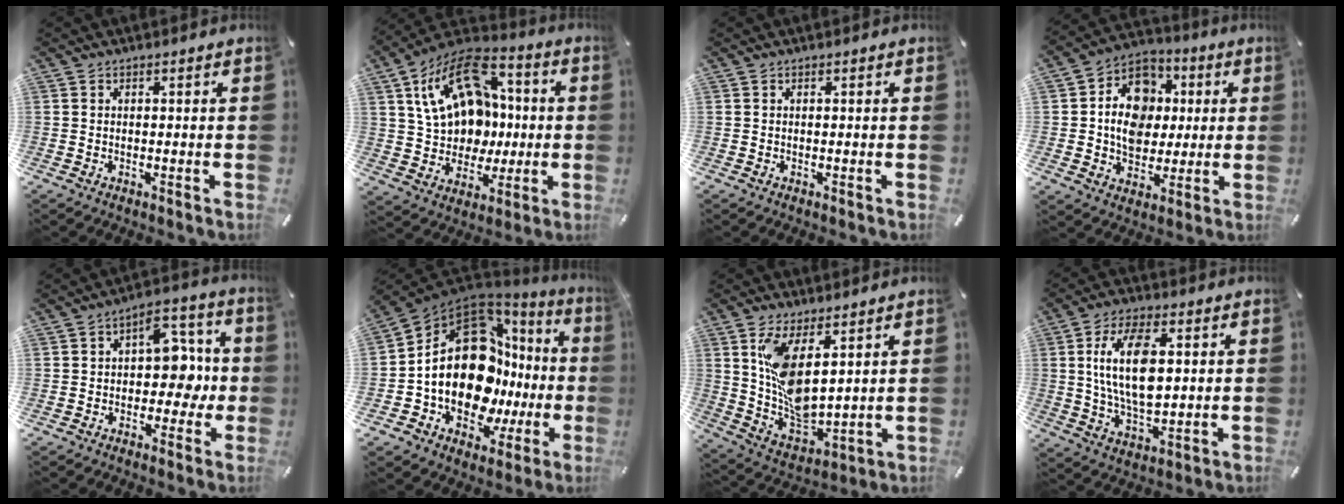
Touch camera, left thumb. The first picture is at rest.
{"total": 20.2, "force": [5.0, 15.8, 11.5], "torque": [-0.213, -0.012, 0.097]}
{"total": 0.0}
{"total": 12.8, "force": [0.2, 11.2, 6.3], "torque": [-0.105, 0.010, 0.006]}
{"total": 10.7, "force": [0.4, 7.8, 7.3], "torque": [-0.085, -0.008, 0.005]}
{"total": 22.5, "force": [0.2, 14.9, 16.8], "torque": [-0.298, -0.030, 0.018]}
{"total": 11.8, "force": [5.1, 5.7, 9.0], "torque": [-0.172, -0.039, 0.101]}
{"total": 14.0, "force": [2.8, 7.3, 11.6], "torque": [-0.239, -0.009, 0.040]}